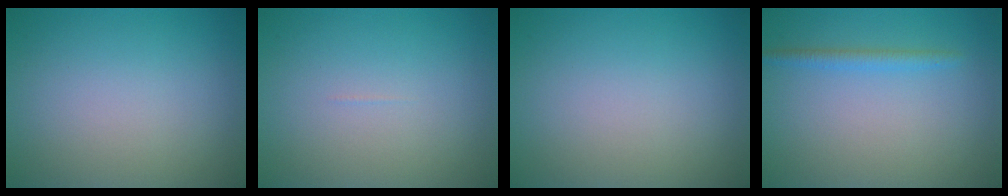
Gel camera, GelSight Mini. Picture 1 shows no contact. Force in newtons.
{"total": 0.0}
{"total": 0.0}
{"total": 1.5, "press": 1.5, "slide": 0.2}